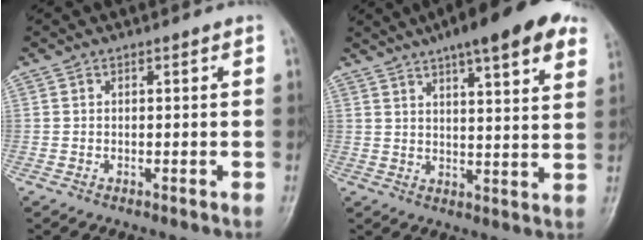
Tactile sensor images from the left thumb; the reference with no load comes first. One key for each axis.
{"total": 18.2, "fx": 11.5, "fy": 4.4, "fz": 13.4, "tx": -0.174, "ty": -0.013, "tz": 0.149}